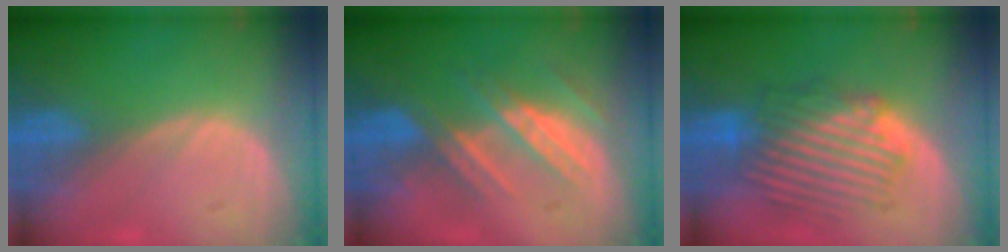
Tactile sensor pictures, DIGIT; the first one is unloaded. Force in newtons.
{"total": 7.2, "press": 6.7, "slide": 2.7}
{"total": 8.8, "press": 8.4, "slide": 2.7}